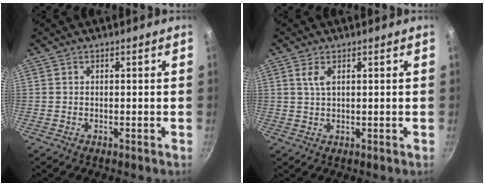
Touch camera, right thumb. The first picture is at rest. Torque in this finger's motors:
{"motor_torque": [0.24, -0.10, -0.24, -0.12, 0.01]}